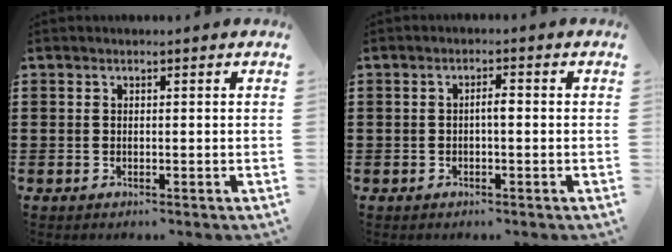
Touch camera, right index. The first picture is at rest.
{"total": 1.7, "force": [-0.2, 0.4, 1.7], "torque": [-0.032, 0.004, -0.006]}